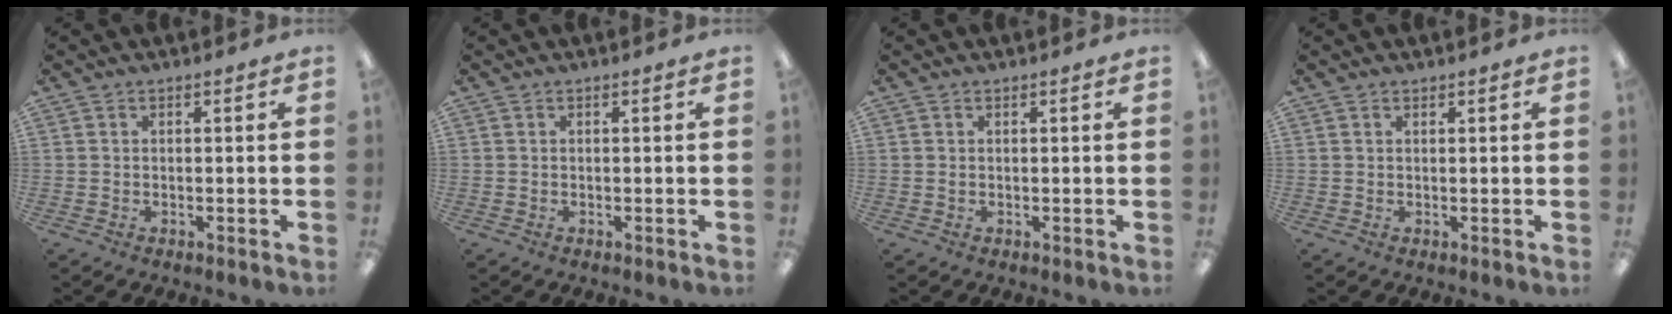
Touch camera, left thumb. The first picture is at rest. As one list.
[{"total": 0.0}, {"total": 0.0}, {"total": 0.6, "force": [0.5, 0.2, 0.0], "torque": [-0.002, 0.001, 0.010]}]